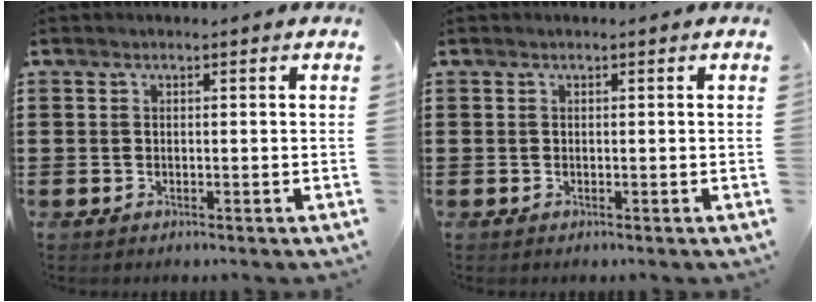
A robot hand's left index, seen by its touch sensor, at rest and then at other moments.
{"total": 0.0}